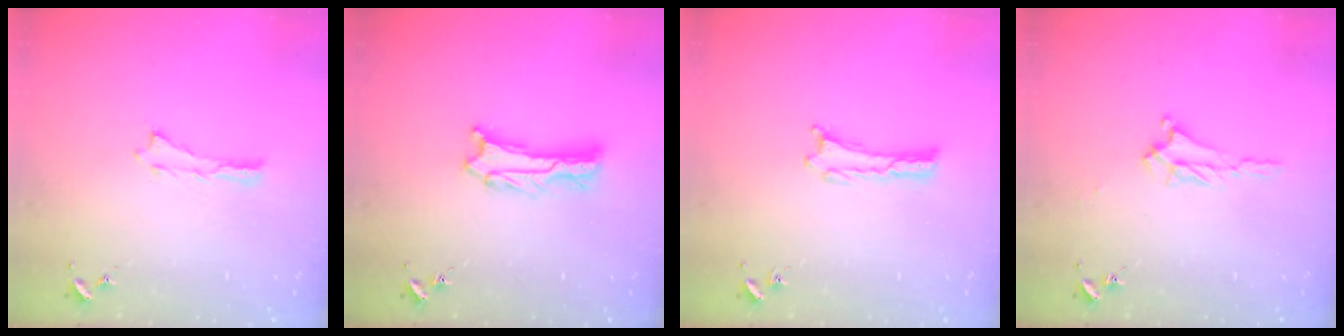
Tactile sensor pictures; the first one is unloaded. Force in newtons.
{"total": 1.8, "press": 1.8, "slide": 0.2}
{"total": 0.0}
{"total": 2.4, "press": 2.4, "slide": 0.4}